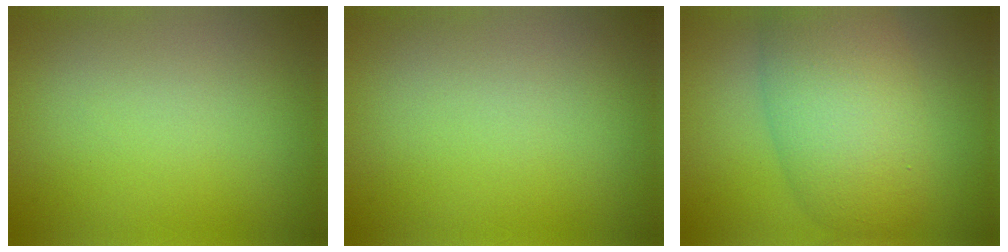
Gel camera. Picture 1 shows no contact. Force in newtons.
{"total": 0.0}
{"total": 8.6, "press": 8.6, "slide": 0.3}